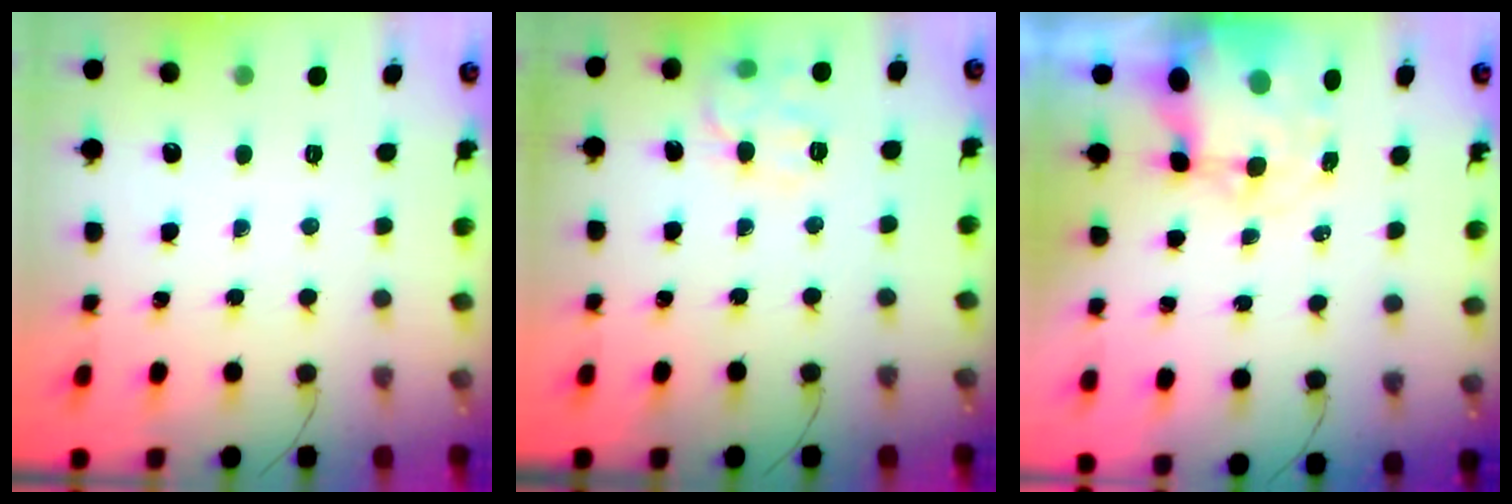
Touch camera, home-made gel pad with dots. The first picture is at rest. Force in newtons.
{"total": 10.4, "press": 10.4, "slide": 0.4}
{"total": 9.4, "press": 9.2, "slide": 2.1}